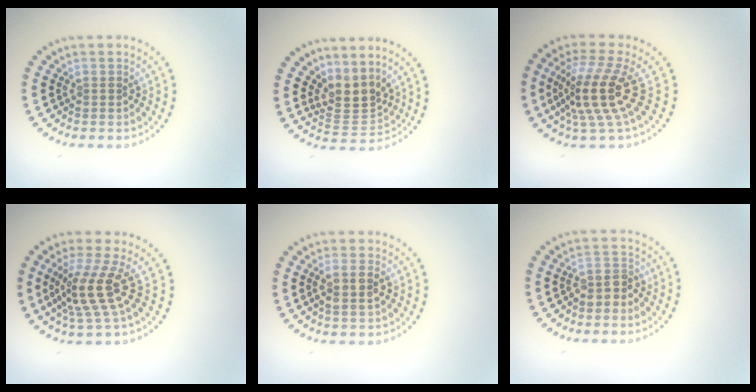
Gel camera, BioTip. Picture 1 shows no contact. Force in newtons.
{"total": 3.2, "press": 2.4, "slide": 2.2}
{"total": 5.1, "press": 3.7, "slide": 3.4}
{"total": 4.2, "press": 3.0, "slide": 2.9}
{"total": 2.4, "press": 2.2, "slide": 1.0}
{"total": 1.8, "press": 1.6, "slide": 1.0}